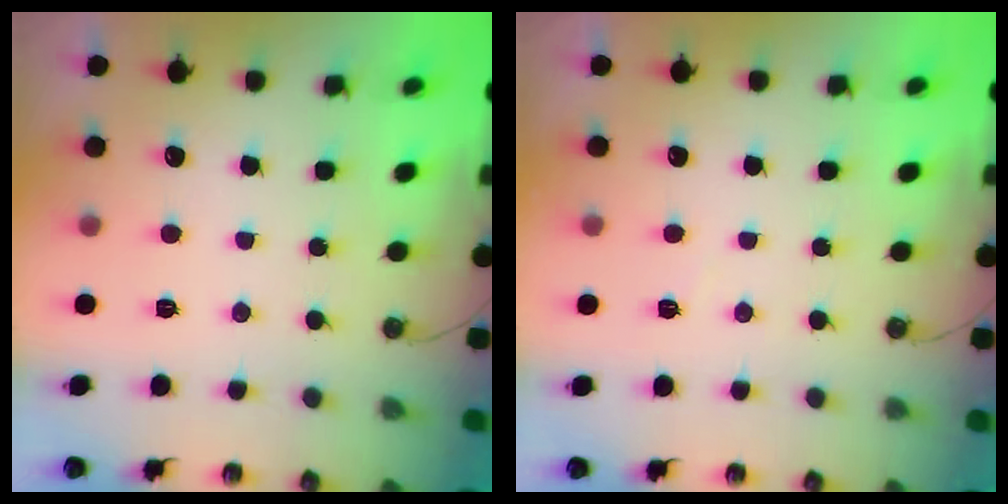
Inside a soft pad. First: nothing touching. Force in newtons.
{"total": 3.4, "press": 3.4, "slide": 0.5}